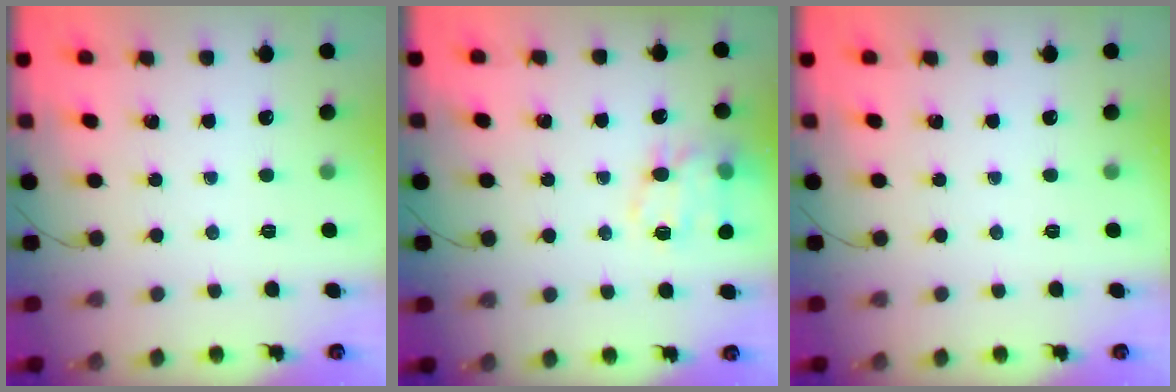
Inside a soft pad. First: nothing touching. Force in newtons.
{"total": 13.9, "press": 13.8, "slide": 1.4}
{"total": 0.0}